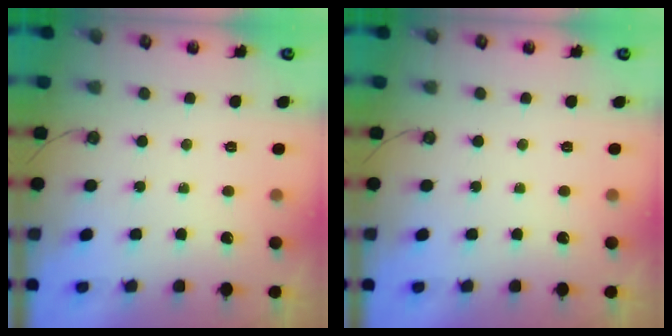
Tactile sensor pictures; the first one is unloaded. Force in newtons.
{"total": 0.0}